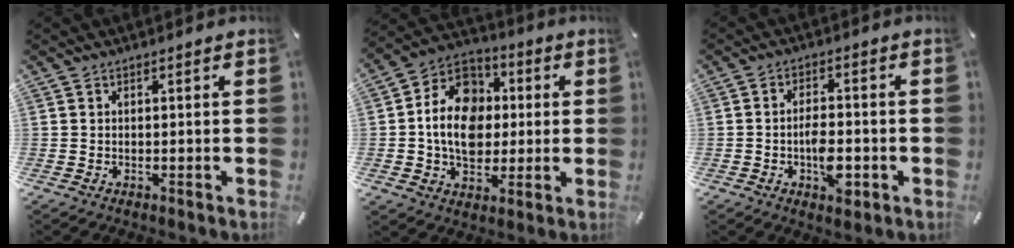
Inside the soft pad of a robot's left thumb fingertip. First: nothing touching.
{"total": 14.0, "force": [-0.9, 11.6, 7.8], "torque": [-0.161, 0.015, -0.018]}
{"total": 7.3, "force": [-2.5, 3.8, 5.6], "torque": [-0.093, 0.010, -0.042]}